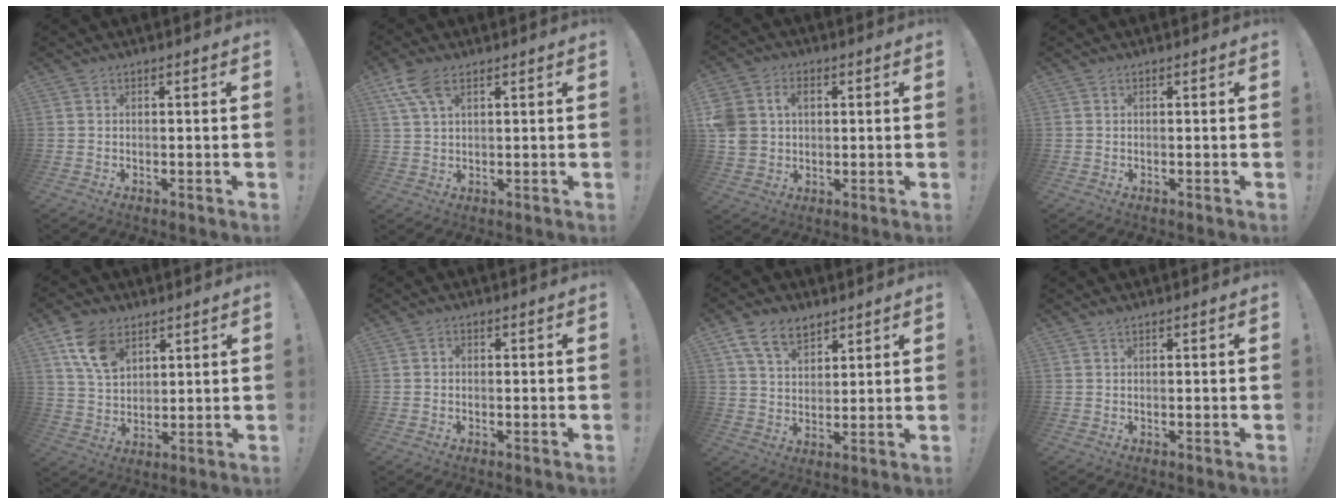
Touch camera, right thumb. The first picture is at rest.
{"total": 7.2, "force": [4.1, 3.2, 5.0], "torque": [-0.094, -0.008, 0.078]}
{"total": 9.0, "force": [1.9, 7.4, 4.8], "torque": [-0.095, -0.002, 0.039]}
{"total": 0.0}
{"total": 11.6, "force": [6.4, 7.5, 6.2], "torque": [-0.110, -0.018, 0.125]}
{"total": 0.7, "force": [-0.3, 0.5, 0.3], "torque": [-0.005, 0.003, -0.007]}
{"total": 10.3, "force": [6.7, 6.0, 5.1], "torque": [-0.089, -0.024, 0.128]}
{"total": 0.6, "force": [0.5, 0.0, 0.3], "torque": [0.001, -0.002, 0.008]}